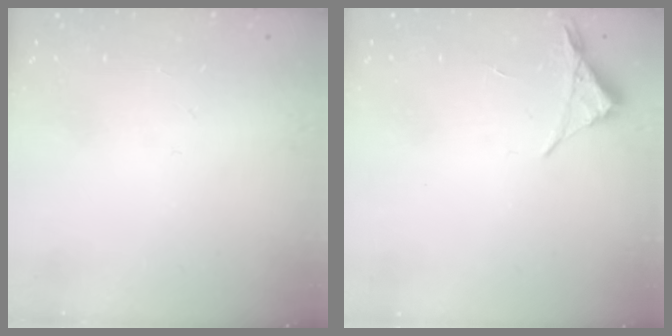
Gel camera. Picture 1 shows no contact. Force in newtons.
{"total": 3.5, "press": 3.5, "slide": 0.6}